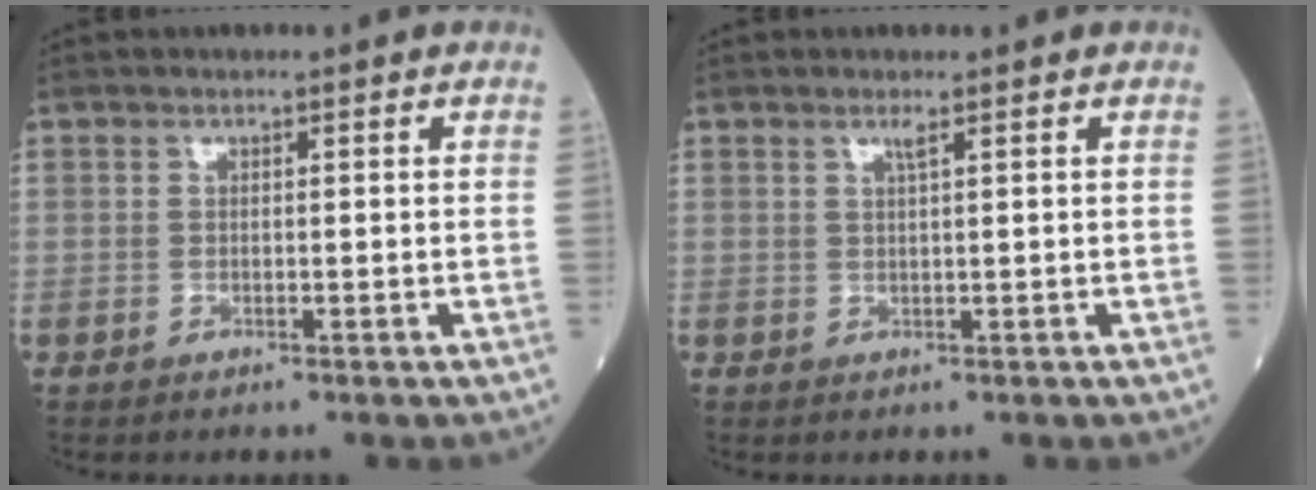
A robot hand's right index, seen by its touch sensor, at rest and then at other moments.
{"total": 1.0, "force": [0.5, -0.2, 0.8], "torque": [-0.019, -0.002, 0.011]}